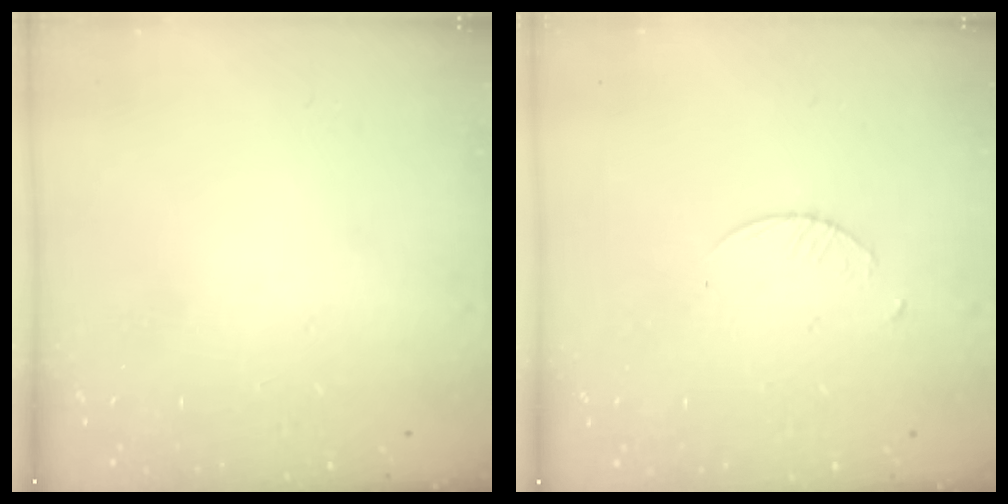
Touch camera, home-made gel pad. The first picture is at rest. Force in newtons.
{"total": 1.5, "press": 1.5, "slide": 0.2}